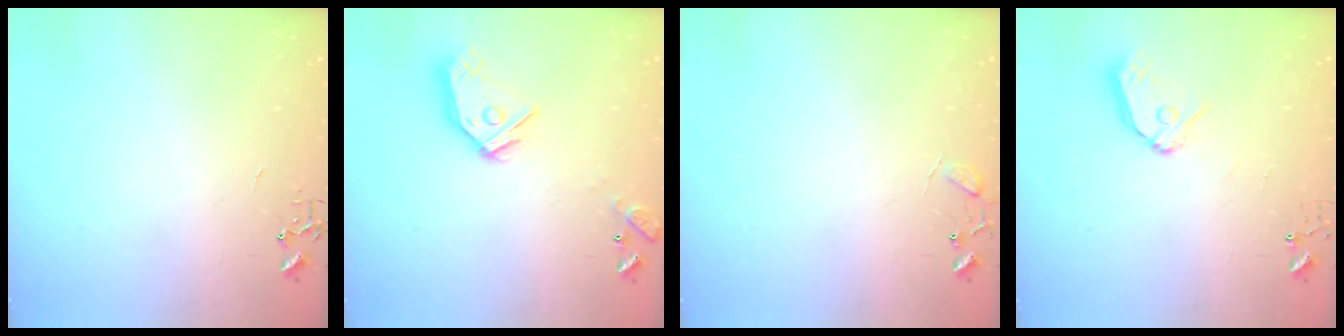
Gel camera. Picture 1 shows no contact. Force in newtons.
{"total": 14.1, "press": 14.1, "slide": 1.1}
{"total": 8.0, "press": 8.0, "slide": 0.5}
{"total": 9.9, "press": 9.8, "slide": 1.3}